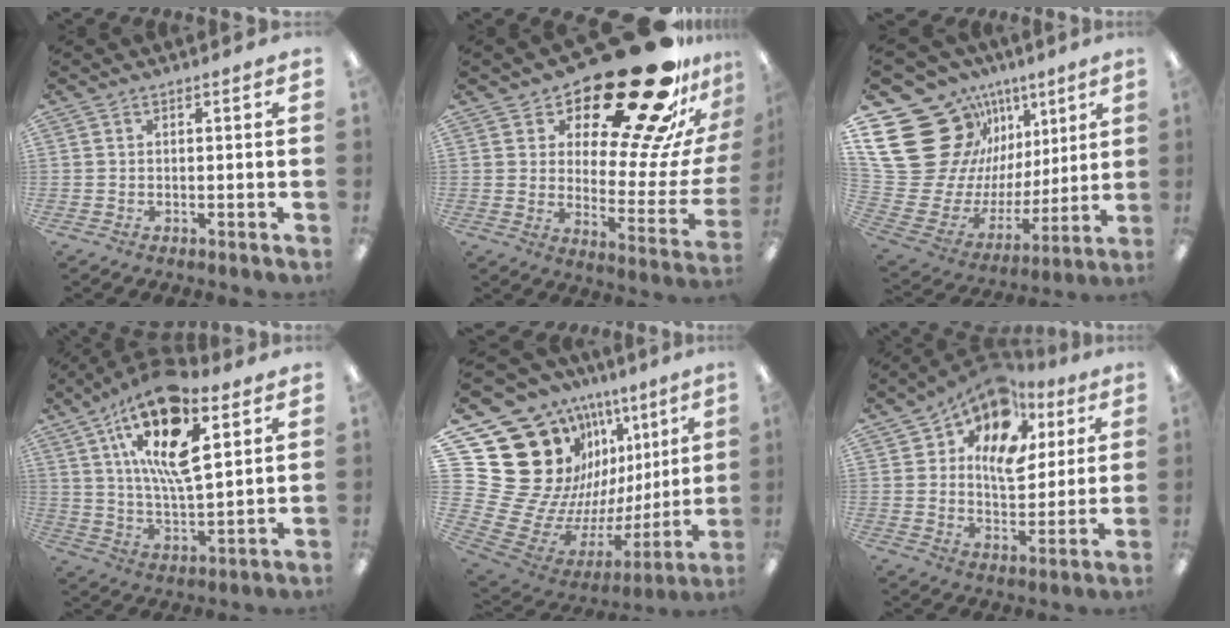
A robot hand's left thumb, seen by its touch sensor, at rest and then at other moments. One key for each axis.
{"total": 28.1, "fx": 20.4, "fy": 9.2, "fz": 17.0, "tx": -0.222, "ty": -0.157, "tz": 0.341}
{"total": 25.5, "fx": 11.7, "fy": 19.4, "fz": 11.7, "tx": -0.202, "ty": -0.096, "tz": 0.269}
{"total": 21.1, "fx": 10.8, "fy": 8.7, "fz": 15.9, "tx": -0.273, "ty": -0.039, "tz": 0.177}
{"total": 26.7, "fx": 11.5, "fy": 18.8, "fz": 15.2, "tx": -0.256, "ty": -0.159, "tz": 0.285}
{"total": 15.5, "fx": 9.2, "fy": 9.1, "fz": 8.5, "tx": -0.151, "ty": -0.048, "tz": 0.166}